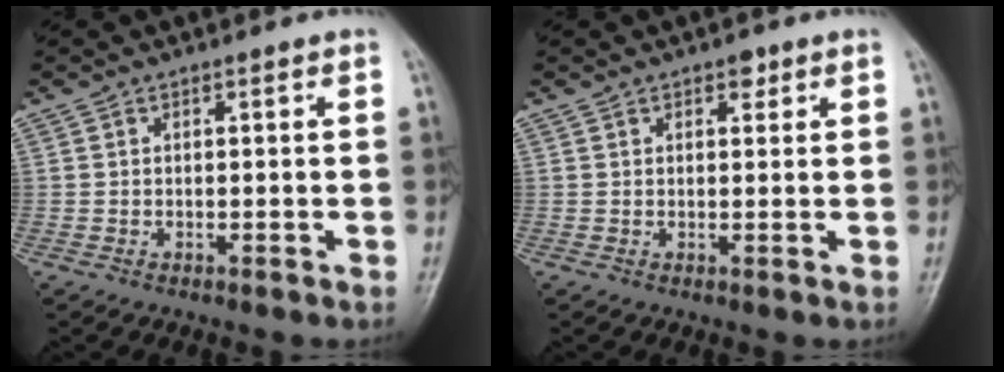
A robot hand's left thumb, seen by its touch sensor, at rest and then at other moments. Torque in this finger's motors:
{"motor_torque": [2.79, 2.22, 0.05, -0.08, 0.02]}